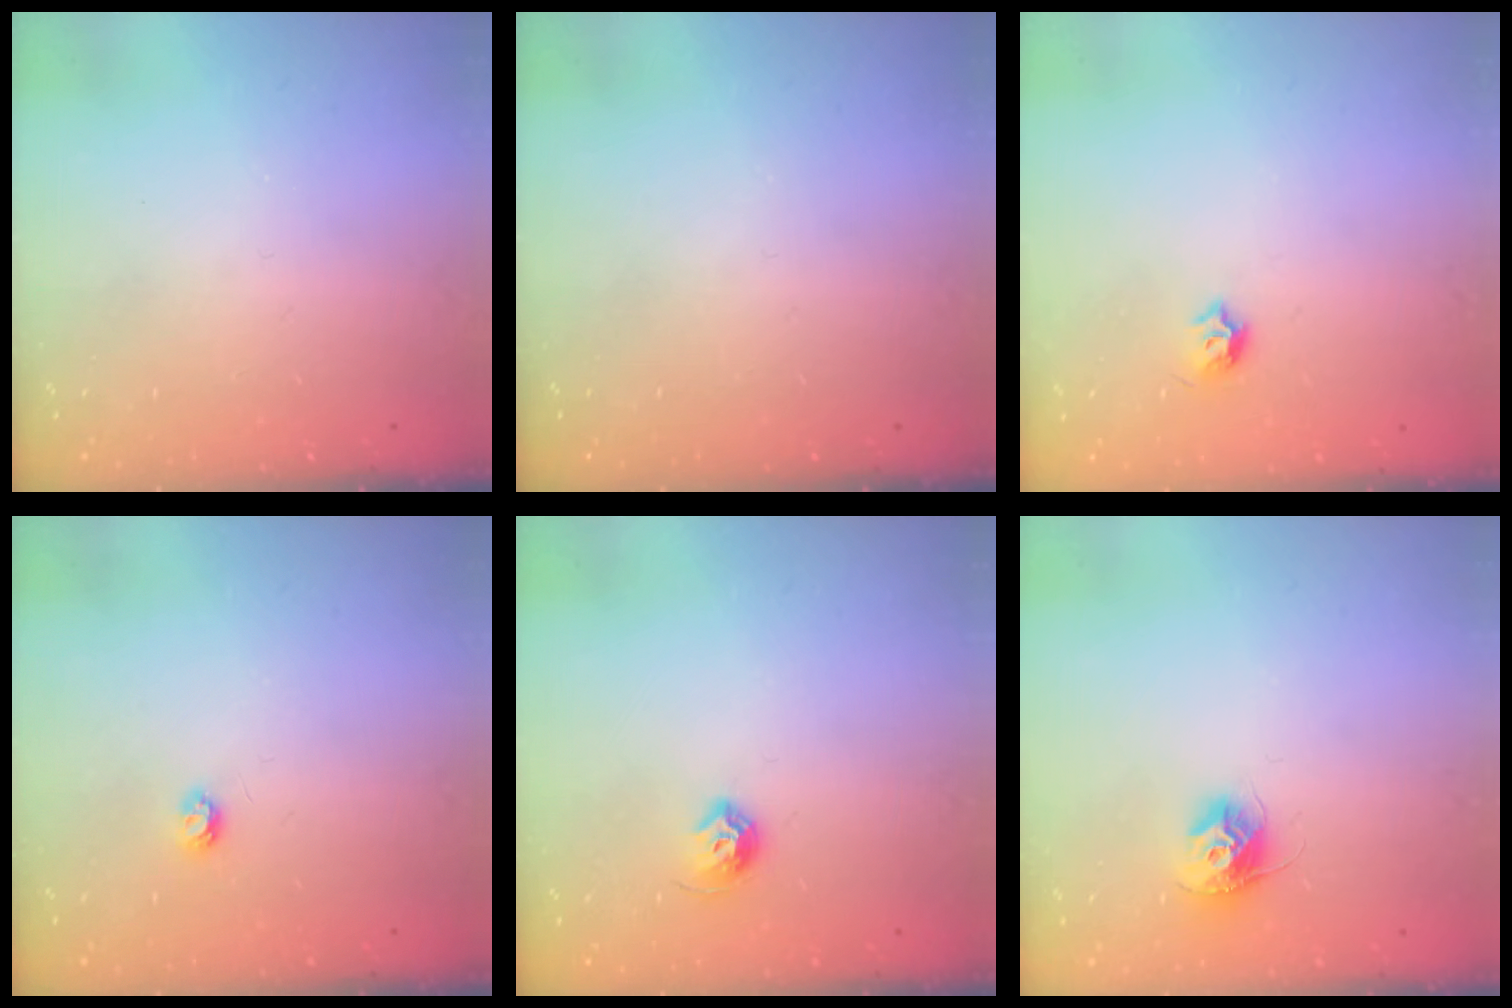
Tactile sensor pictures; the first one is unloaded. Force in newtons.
{"total": 0.0}
{"total": 4.1, "press": 4.0, "slide": 0.7}
{"total": 3.4, "press": 3.4, "slide": 0.5}
{"total": 6.9, "press": 6.8, "slide": 1.1}
{"total": 9.5, "press": 9.5, "slide": 0.2}